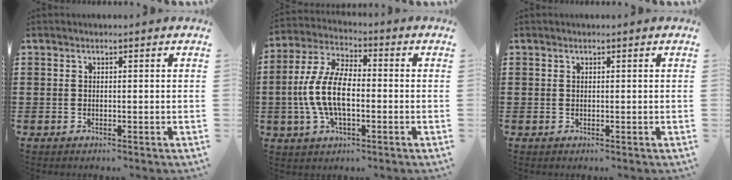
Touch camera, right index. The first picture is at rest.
{"total": 9.8, "force": [-1.8, 4.6, 8.4], "torque": [-0.202, -0.007, -0.040]}
{"total": 0.0}